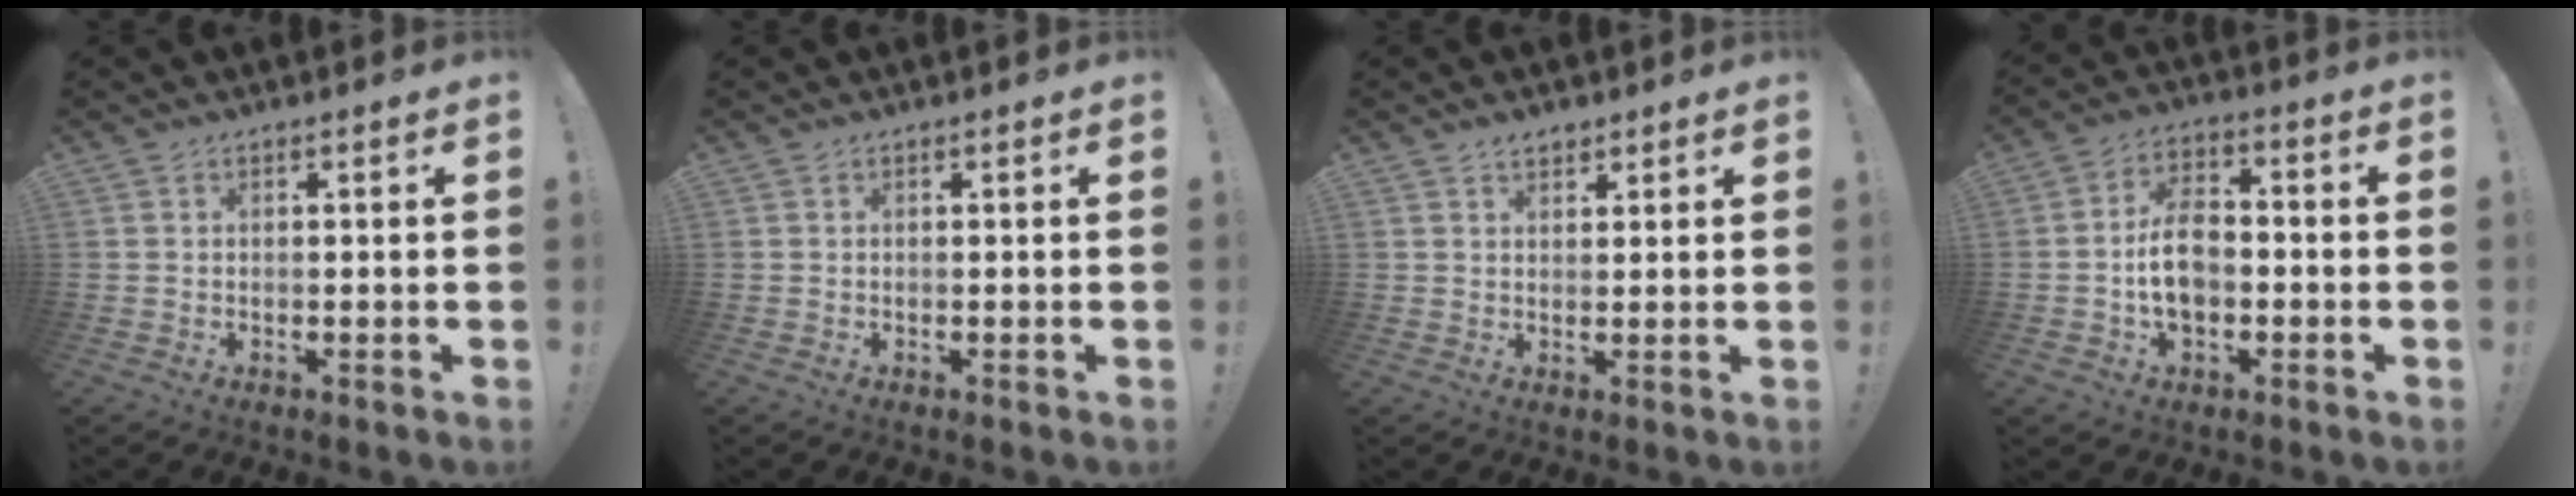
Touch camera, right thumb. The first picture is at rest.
{"total": 0.0}
{"total": 2.5, "force": [2.0, 1.2, 0.7], "torque": [-0.007, -0.011, 0.037]}
{"total": 10.5, "force": [-2.1, 7.0, 7.5], "torque": [-0.141, 0.017, -0.035]}